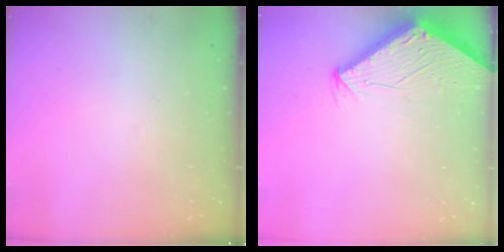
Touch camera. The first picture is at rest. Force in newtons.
{"total": 2.8, "press": 2.8, "slide": 0.1}